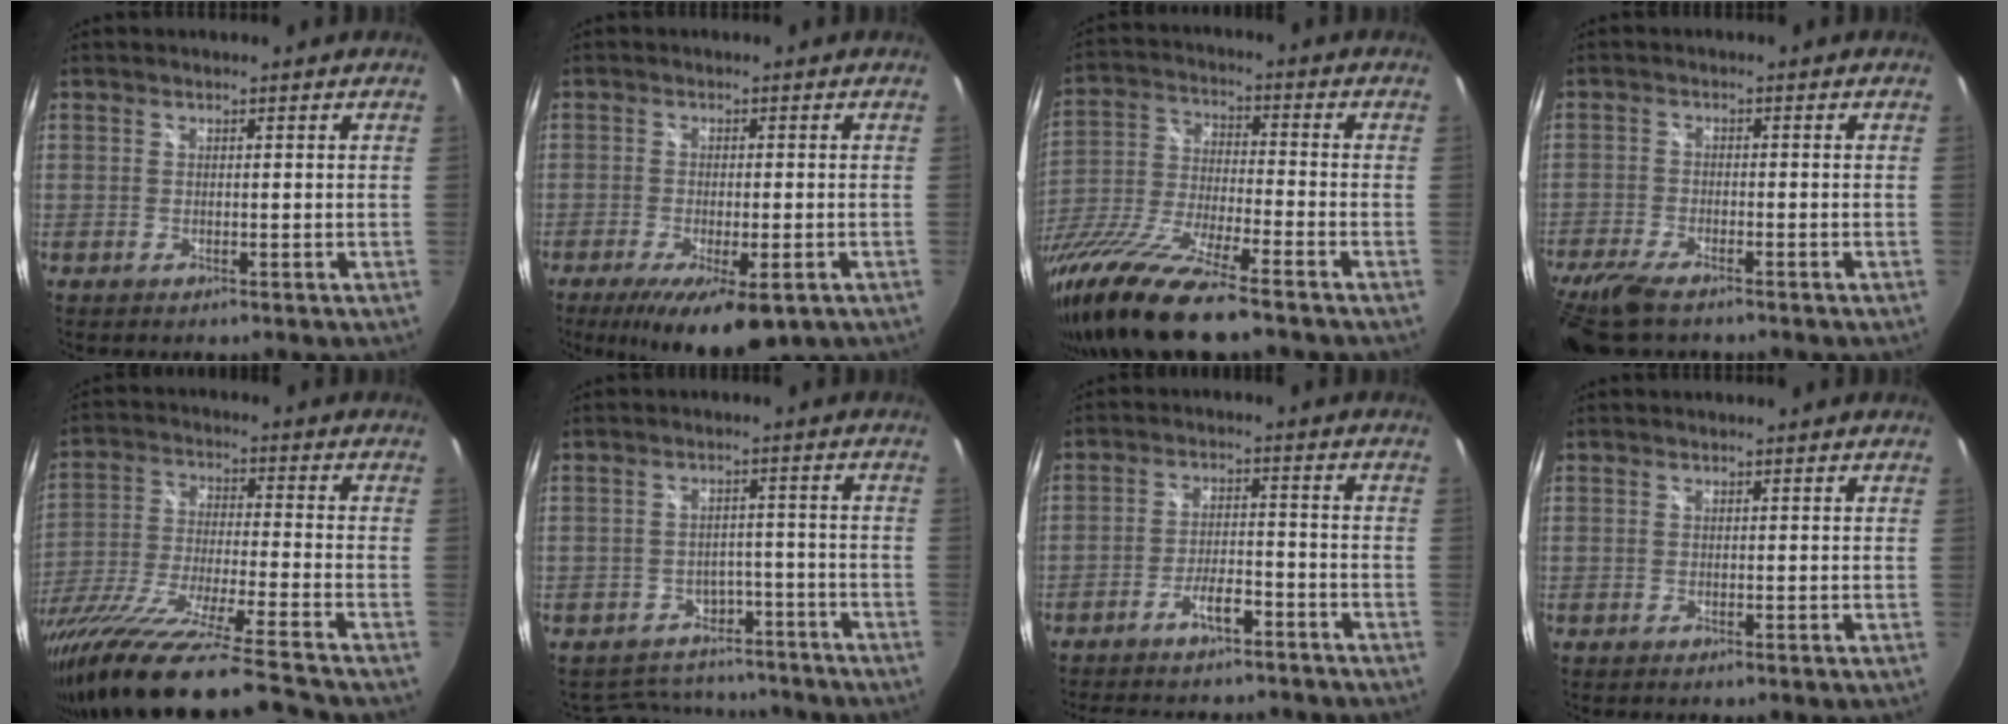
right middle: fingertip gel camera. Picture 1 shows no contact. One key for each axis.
{"total": 11.6, "fx": -6.8, "fy": 3.3, "fz": 8.8, "tx": -0.163, "ty": -0.037, "tz": -0.102}
{"total": 20.3, "fx": -15.5, "fy": 2.1, "fz": 12.9, "tx": -0.267, "ty": -0.057, "tz": -0.287}
{"total": 10.3, "fx": -8.0, "fy": 3.0, "fz": 5.8, "tx": -0.146, "ty": -0.040, "tz": -0.148}
{"total": 26.5, "fx": -22.2, "fy": -1.0, "fz": 14.4, "tx": -0.255, "ty": -0.079, "tz": -0.385}
{"total": 12.3, "fx": -10.0, "fy": 6.6, "fz": 2.8, "tx": -0.062, "ty": 0.033, "tz": -0.115}
{"total": 10.2, "fx": -8.6, "fy": 3.1, "fz": 4.6, "tx": -0.101, "ty": 0.007, "tz": -0.126}
{"total": 0.0}